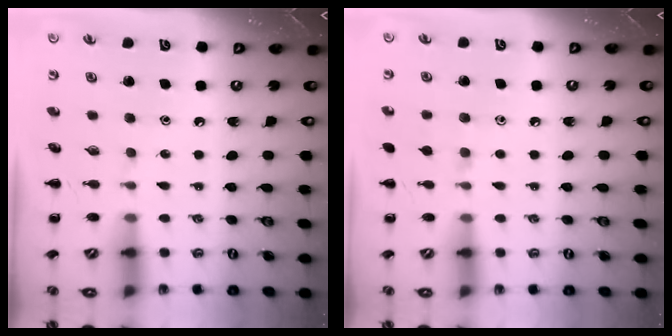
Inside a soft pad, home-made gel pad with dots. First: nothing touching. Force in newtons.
{"total": 4.4, "press": 4.0, "slide": 1.8}